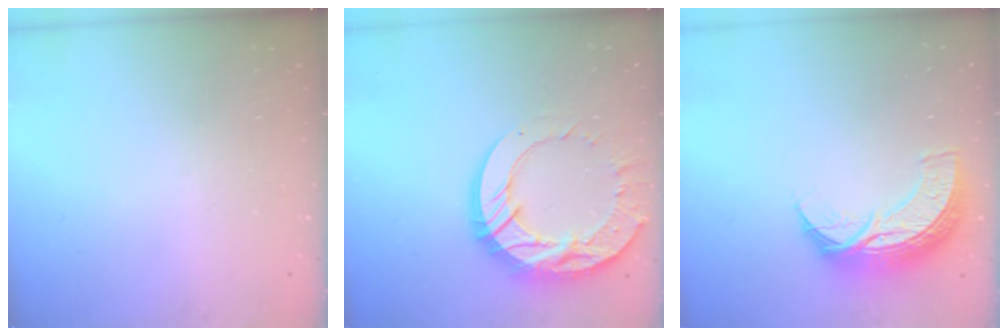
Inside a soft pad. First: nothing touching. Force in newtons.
{"total": 20.2, "press": 20.1, "slide": 1.8}
{"total": 11.7, "press": 11.7, "slide": 0.6}